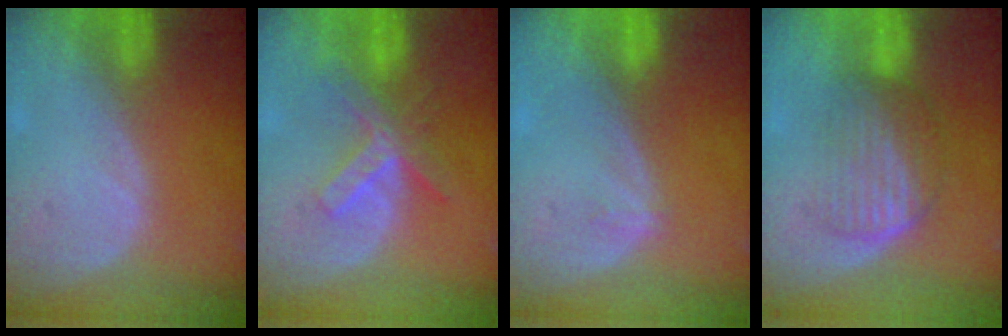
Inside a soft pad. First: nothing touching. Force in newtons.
{"total": 5.5, "press": 5.3, "slide": 1.3}
{"total": 0.9, "press": 0.6, "slide": 0.6}
{"total": 6.7, "press": 5.8, "slide": 3.2}